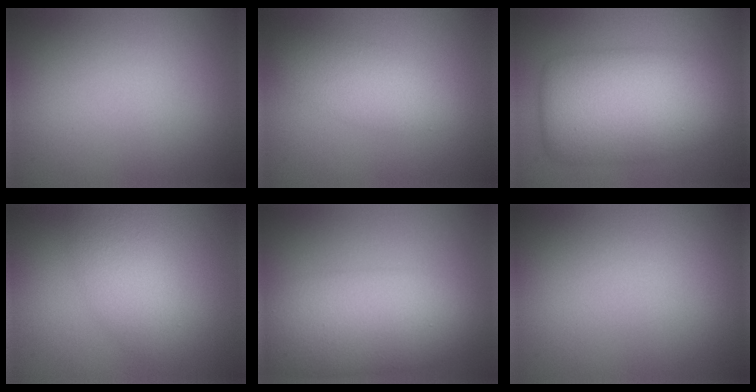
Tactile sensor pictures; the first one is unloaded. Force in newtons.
{"total": 3.2, "press": 3.2, "slide": 0.2}
{"total": 10.0, "press": 10.0, "slide": 0.1}
{"total": 3.4, "press": 3.3, "slide": 0.1}
{"total": 8.7, "press": 8.7, "slide": 0.2}
{"total": 0.0}